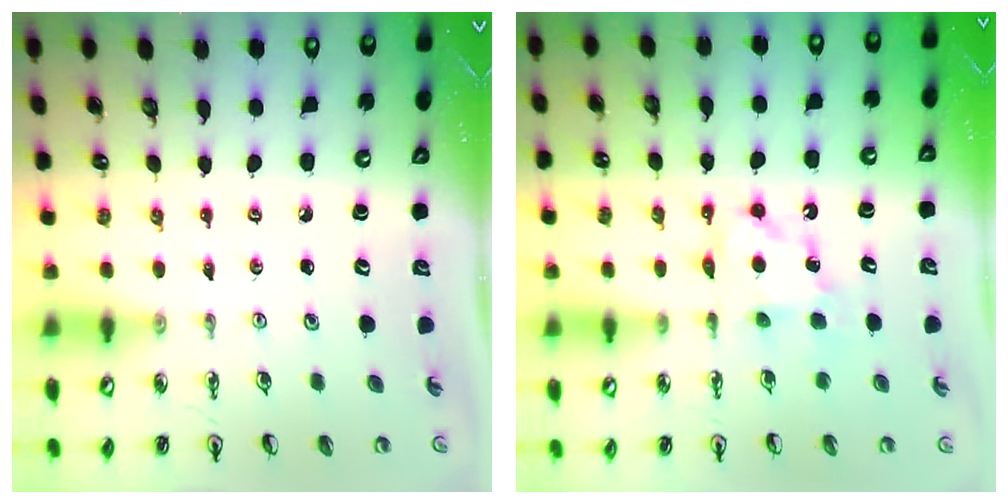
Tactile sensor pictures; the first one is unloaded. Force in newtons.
{"total": 6.7, "press": 6.7, "slide": 0.3}